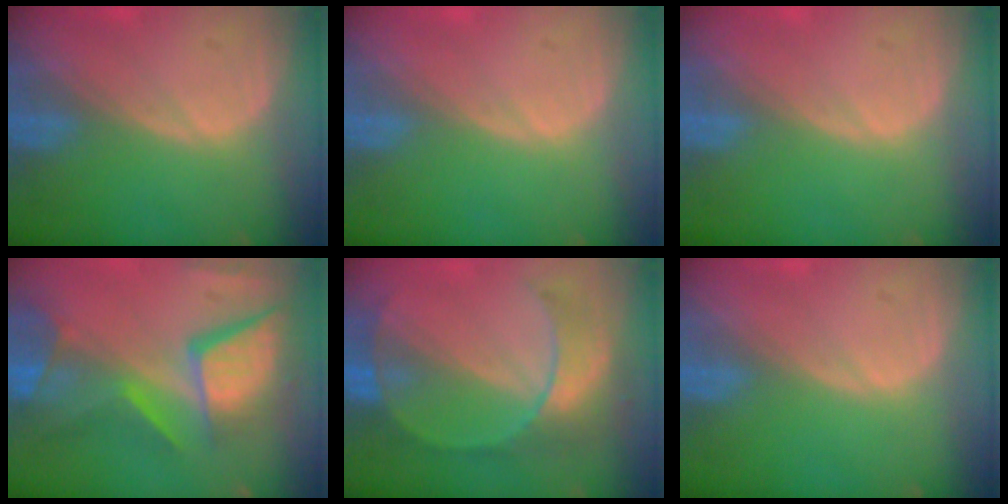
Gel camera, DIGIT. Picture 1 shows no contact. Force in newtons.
{"total": 0.0}
{"total": 0.0}
{"total": 12.4, "press": 10.1, "slide": 7.1}
{"total": 7.3, "press": 7.3, "slide": 0.2}
{"total": 0.0}